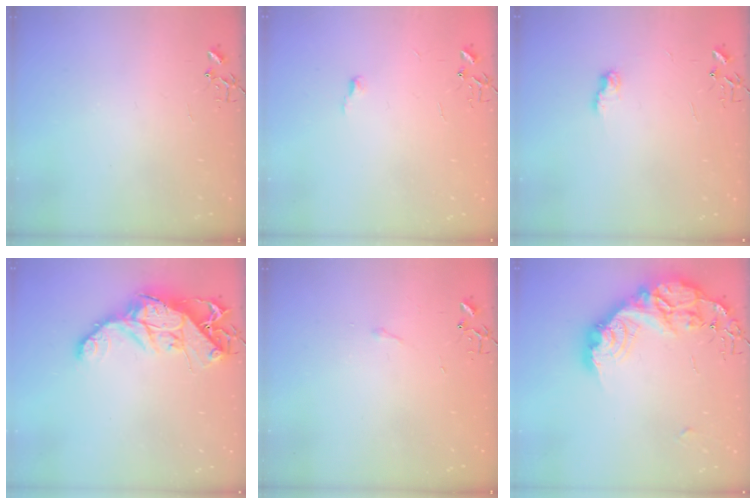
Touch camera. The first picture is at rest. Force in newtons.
{"total": 3.4, "press": 3.4, "slide": 0.5}
{"total": 6.3, "press": 6.3, "slide": 0.1}
{"total": 16.1, "press": 16.1, "slide": 1.6}
{"total": 2.9, "press": 2.9, "slide": 0.5}
{"total": 24.7, "press": 24.6, "slide": 2.0}